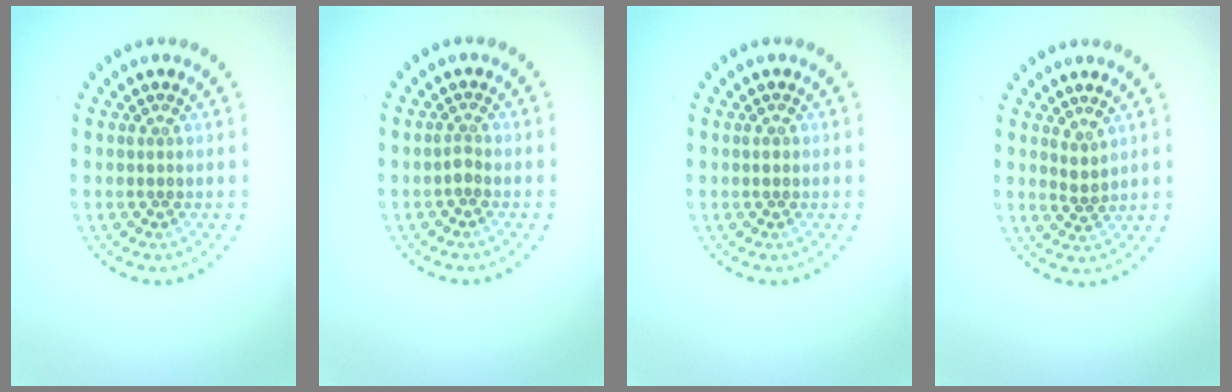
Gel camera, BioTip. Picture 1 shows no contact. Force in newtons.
{"total": 0.9, "press": 0.6, "slide": 0.6}
{"total": 0.8, "press": 0.8, "slide": 0.1}
{"total": 1.4, "press": 0.9, "slide": 1.0}